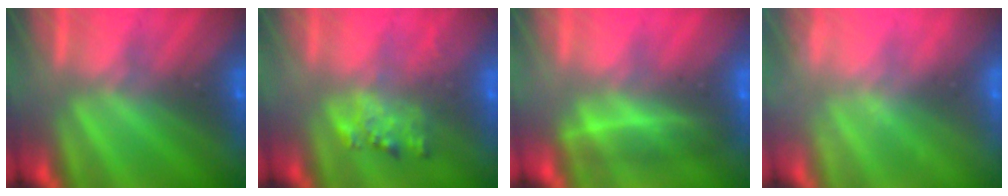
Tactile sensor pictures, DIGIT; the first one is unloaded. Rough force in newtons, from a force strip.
{"total": 2.2}
{"total": 2.0}
{"total": 2.3}